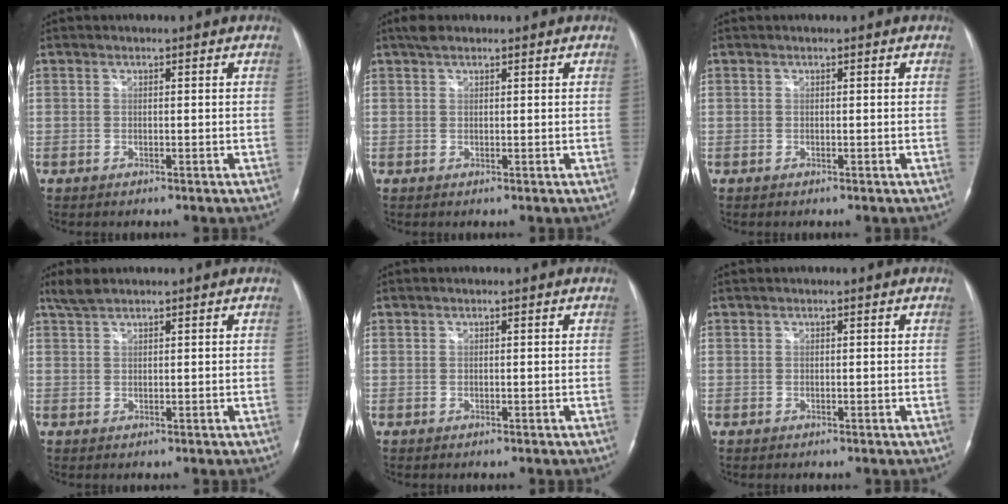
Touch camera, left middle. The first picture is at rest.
{"total": 1.9, "force": [1.5, 0.7, 1.0], "torque": [-0.023, 0.018, 0.027]}
{"total": 0.0}
{"total": 2.5, "force": [2.2, 0.4, 1.1], "torque": [-0.029, 0.012, 0.048]}
{"total": 0.0}
{"total": 0.0}